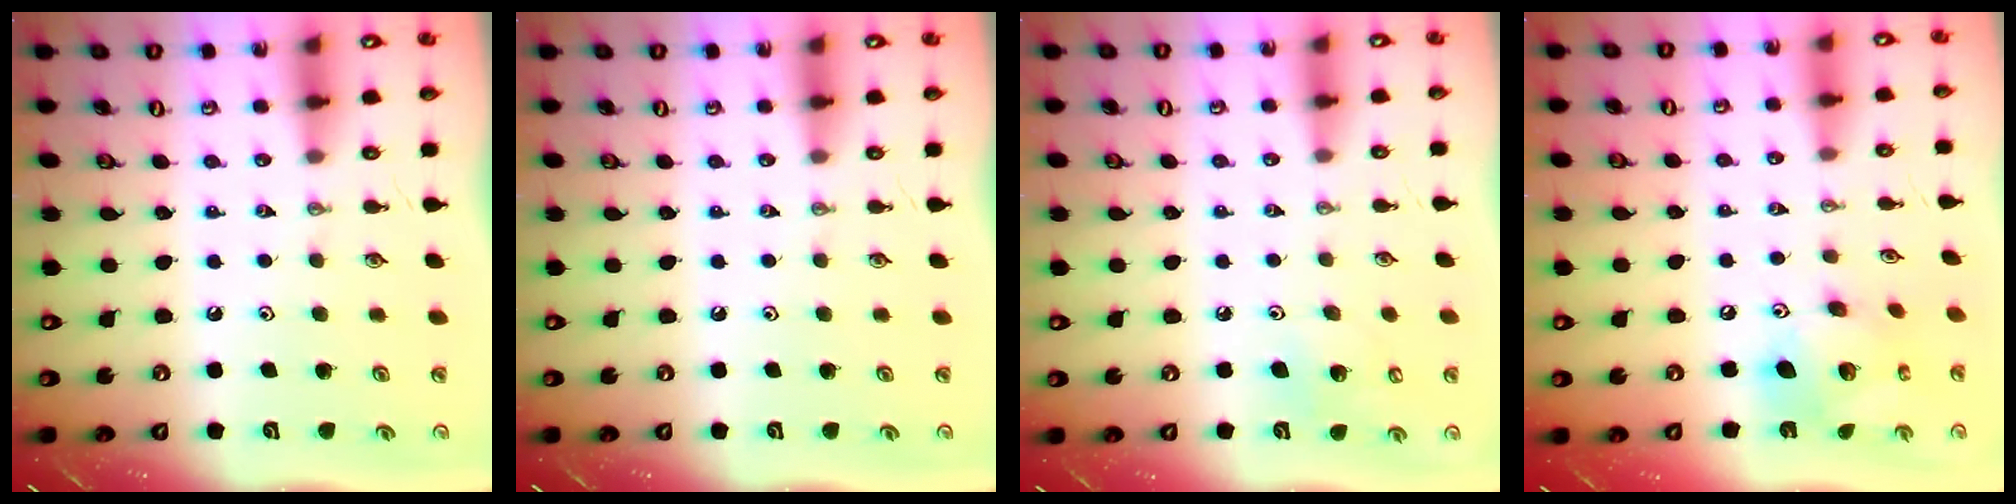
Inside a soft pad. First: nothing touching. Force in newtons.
{"total": 0.0}
{"total": 7.8, "press": 7.8, "slide": 0.8}
{"total": 14.6, "press": 14.5, "slide": 1.2}